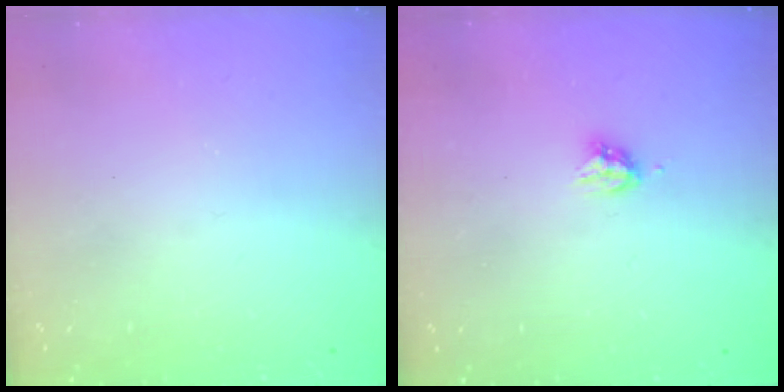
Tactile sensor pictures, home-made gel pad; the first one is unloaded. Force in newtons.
{"total": 4.7, "press": 4.6, "slide": 0.6}